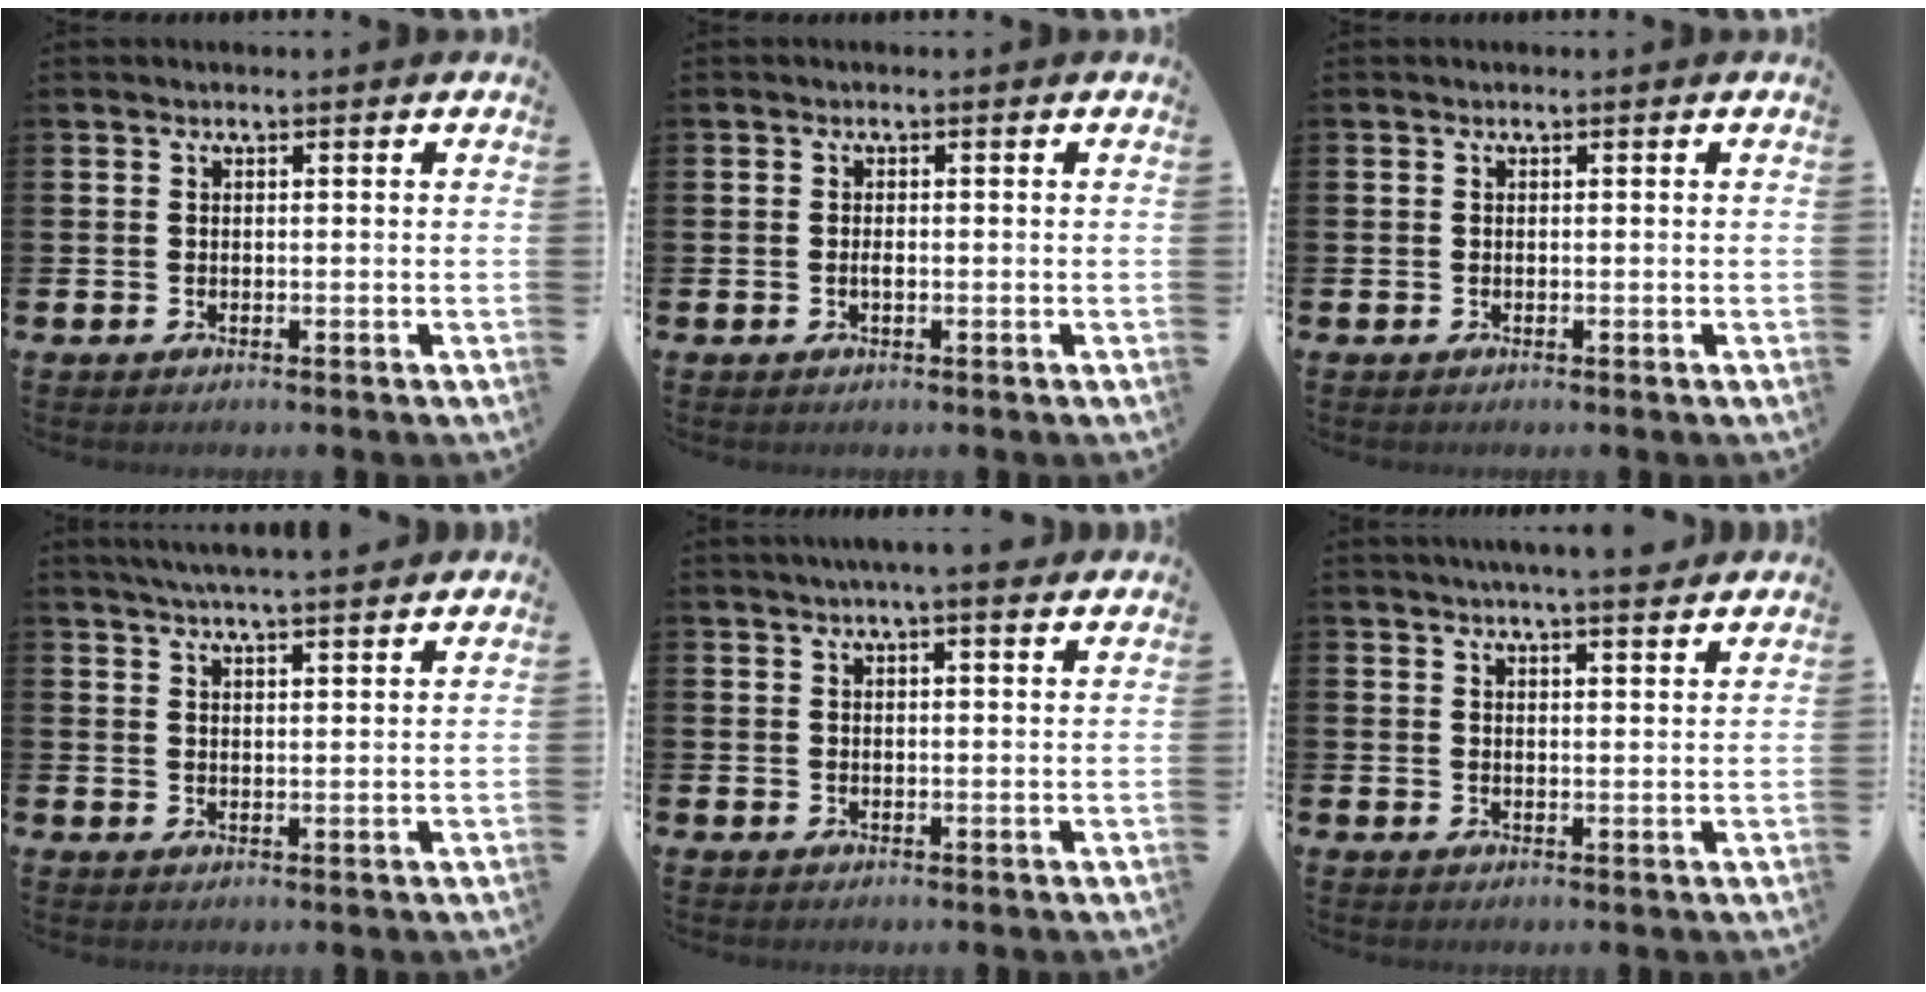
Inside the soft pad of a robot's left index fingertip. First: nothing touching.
{"total": 0.8, "force": [-0.2, 0.3, 0.7], "torque": [-0.014, -0.001, -0.004]}
{"total": 0.0}
{"total": 4.7, "force": [4.6, -0.3, 1.0], "torque": [-0.029, -0.016, 0.081]}
{"total": 3.6, "force": [3.3, -0.1, 1.5], "torque": [-0.028, -0.011, 0.056]}
{"total": 4.7, "force": [4.5, -0.4, 1.3], "torque": [-0.027, -0.019, 0.078]}